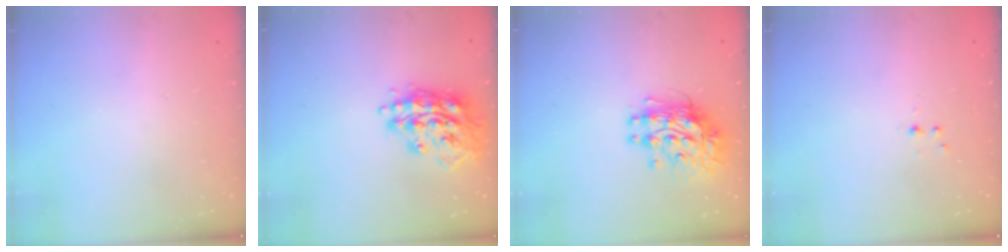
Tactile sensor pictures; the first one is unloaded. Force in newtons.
{"total": 16.9, "press": 16.8, "slide": 1.5}
{"total": 11.9, "press": 11.9, "slide": 1.0}
{"total": 2.8, "press": 2.4, "slide": 1.5}